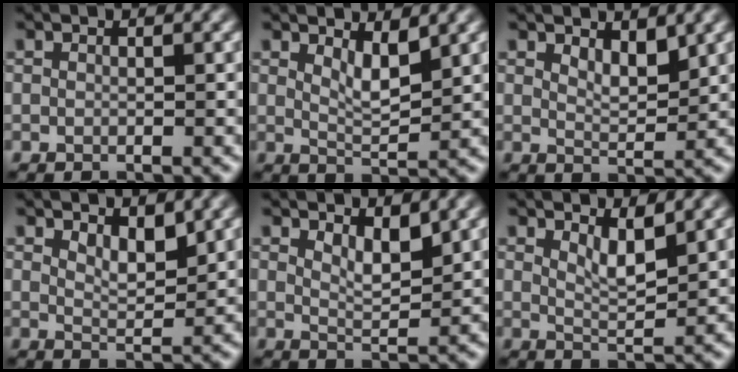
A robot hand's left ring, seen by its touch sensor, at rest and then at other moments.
{"total": 2.7, "force": [1.5, 0.8, 2.2], "torque": [-0.038, -0.009, 0.030]}
{"total": 2.7, "force": [1.7, 1.0, 1.9], "torque": [-0.031, -0.006, 0.031]}
{"total": 2.7, "force": [1.8, 1.0, 1.8], "torque": [-0.032, -0.007, 0.032]}
{"total": 2.8, "force": [1.7, 0.9, 2.0], "torque": [-0.034, -0.008, 0.032]}
{"total": 2.6, "force": [1.5, 0.6, 2.0], "torque": [-0.036, -0.008, 0.029]}